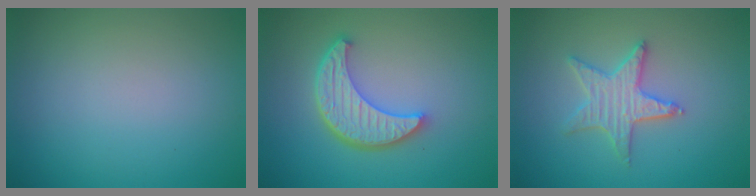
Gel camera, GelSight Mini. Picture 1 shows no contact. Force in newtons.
{"total": 5.6, "press": 4.3, "slide": 3.7}
{"total": 3.6, "press": 3.5, "slide": 0.7}